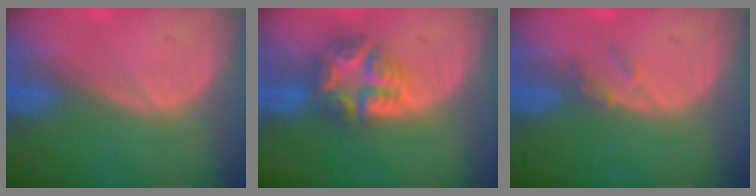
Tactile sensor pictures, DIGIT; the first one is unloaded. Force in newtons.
{"total": 7.6, "press": 6.7, "slide": 3.6}
{"total": 1.6, "press": 1.6, "slide": 0.2}